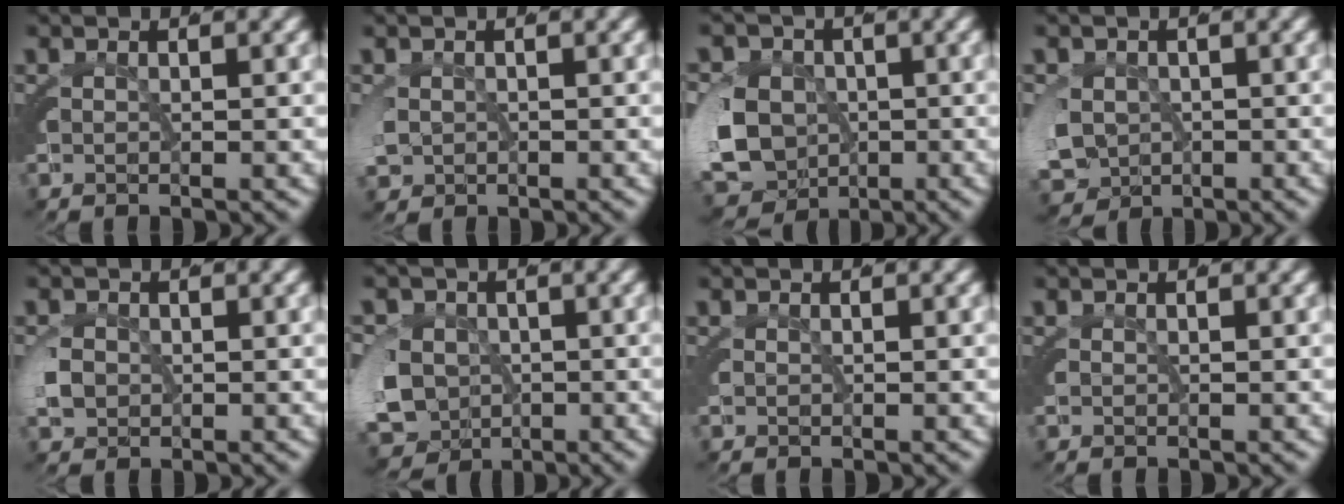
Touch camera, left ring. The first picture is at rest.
{"total": 2.6, "force": [-0.3, 2.3, 1.1], "torque": [-0.050, -0.022, 0.006]}
{"total": 12.7, "force": [-3.3, 11.1, 5.1], "torque": [-0.127, -0.044, -0.051]}
{"total": 7.0, "force": [-2.1, 6.0, 3.0], "torque": [-0.087, -0.045, -0.016]}
{"total": 1.5, "force": [-0.3, 1.0, 1.0], "torque": [-0.036, -0.002, -0.002]}
{"total": 10.9, "force": [-3.7, 9.5, 3.9], "torque": [-0.102, -0.044, -0.052]}
{"total": 0.0}
{"total": 0.0}